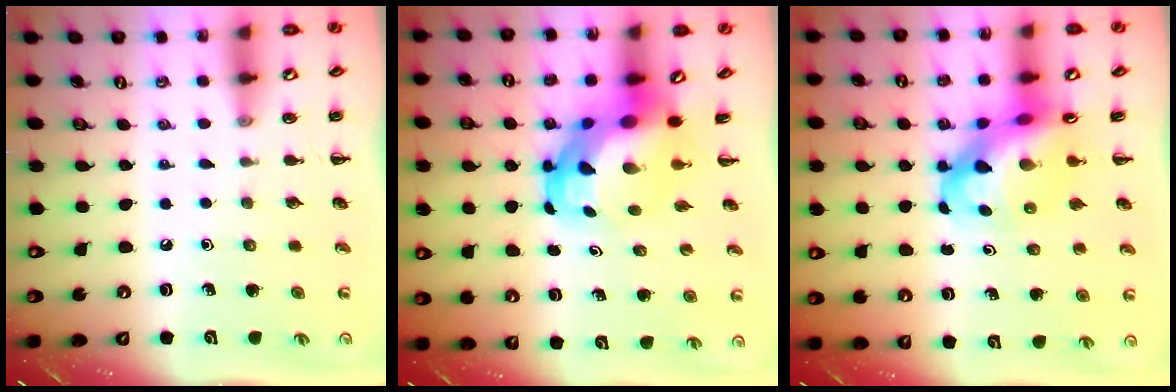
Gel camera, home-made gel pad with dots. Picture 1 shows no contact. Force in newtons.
{"total": 7.3, "press": 7.0, "slide": 2.0}
{"total": 9.7, "press": 9.3, "slide": 2.8}